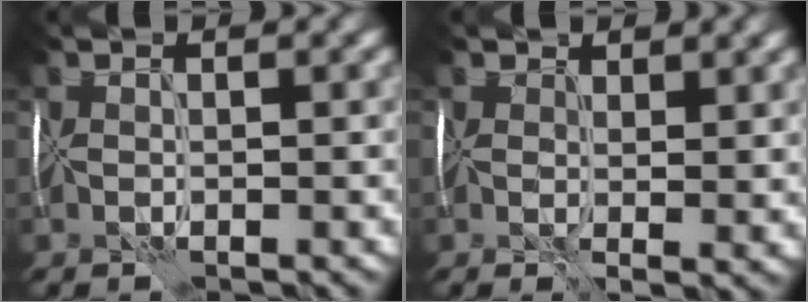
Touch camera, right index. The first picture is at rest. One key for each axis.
{"total": 3.7, "fx": 1.7, "fy": 2.1, "fz": 2.6, "tx": -0.044, "ty": 0.005, "tz": 0.023}